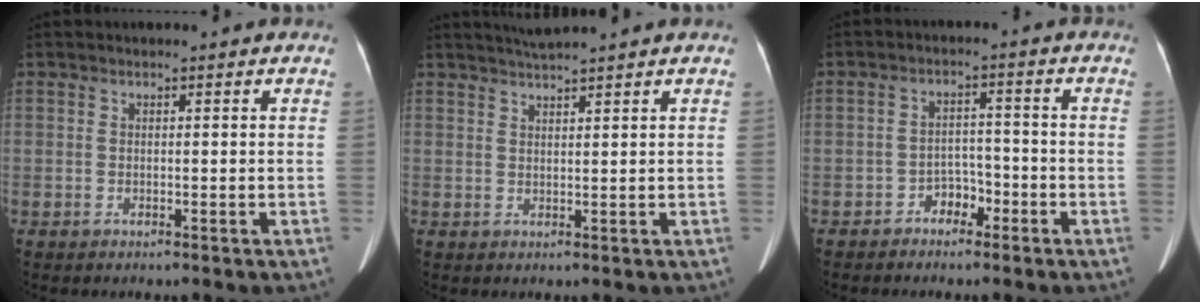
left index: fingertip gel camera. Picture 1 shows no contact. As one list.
[{"total": 3.4, "force": [3.1, -0.9, 1.2], "torque": [-0.018, 0.018, 0.058]}, {"total": 3.6, "force": [-2.4, 2.1, 1.6], "torque": [-0.024, 0.009, -0.039]}]